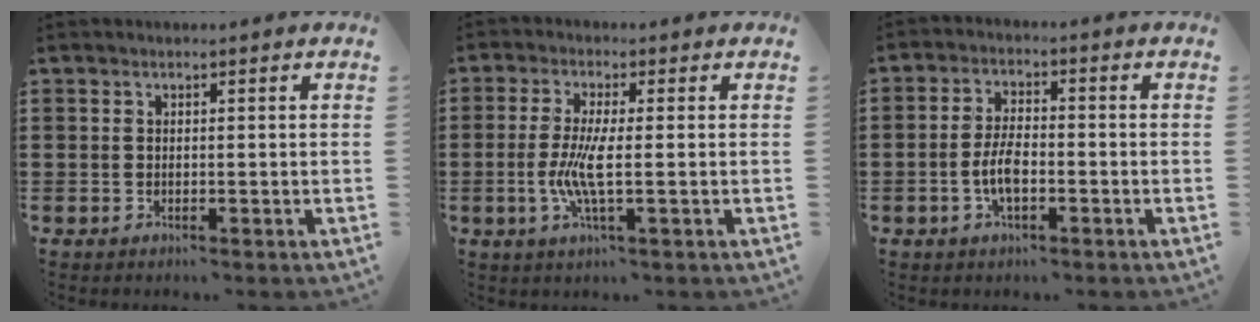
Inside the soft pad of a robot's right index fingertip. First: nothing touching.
{"total": 5.9, "force": [-0.8, 1.0, 5.8], "torque": [-0.130, -0.012, -0.025]}
{"total": 5.0, "force": [-1.4, 2.3, 4.2], "torque": [-0.102, -0.001, -0.033]}